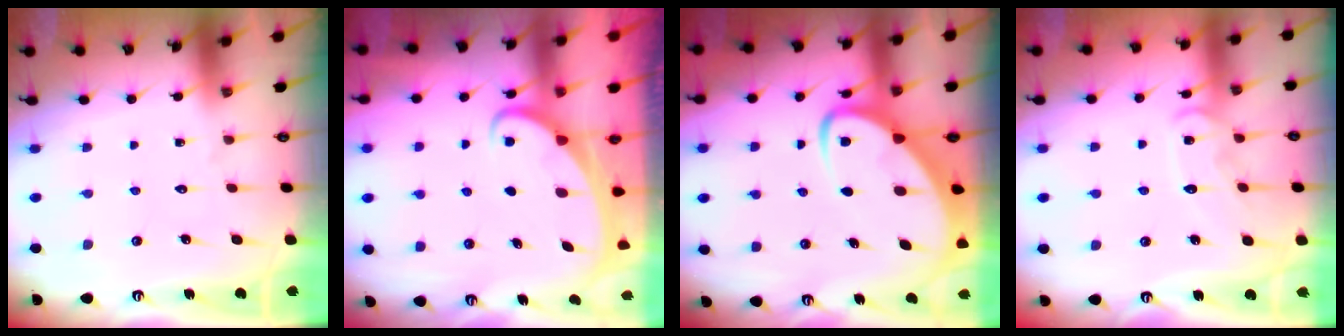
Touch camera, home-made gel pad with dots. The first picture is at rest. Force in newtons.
{"total": 2.4, "press": 2.4, "slide": 0.3}
{"total": 6.5, "press": 6.4, "slide": 0.7}
{"total": 10.0, "press": 9.9, "slide": 0.8}